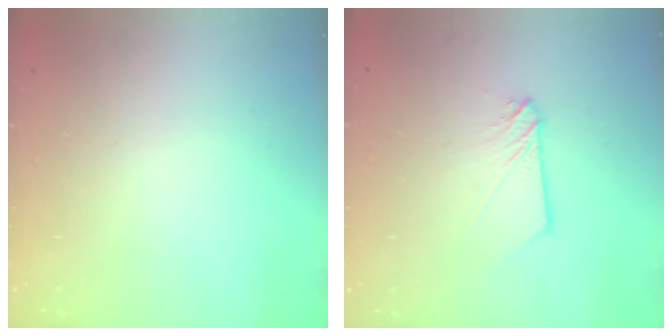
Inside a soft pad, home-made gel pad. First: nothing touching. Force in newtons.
{"total": 2.9, "press": 2.9, "slide": 0.3}